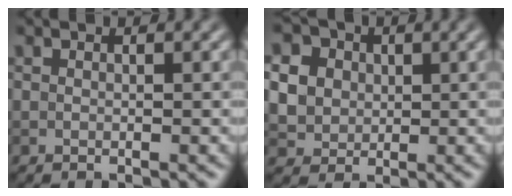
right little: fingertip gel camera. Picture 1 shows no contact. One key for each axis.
{"total": 7.8, "fx": 2.2, "fy": 6.6, "fz": 3.5, "tx": -0.083, "ty": 0.026, "tz": 0.033}